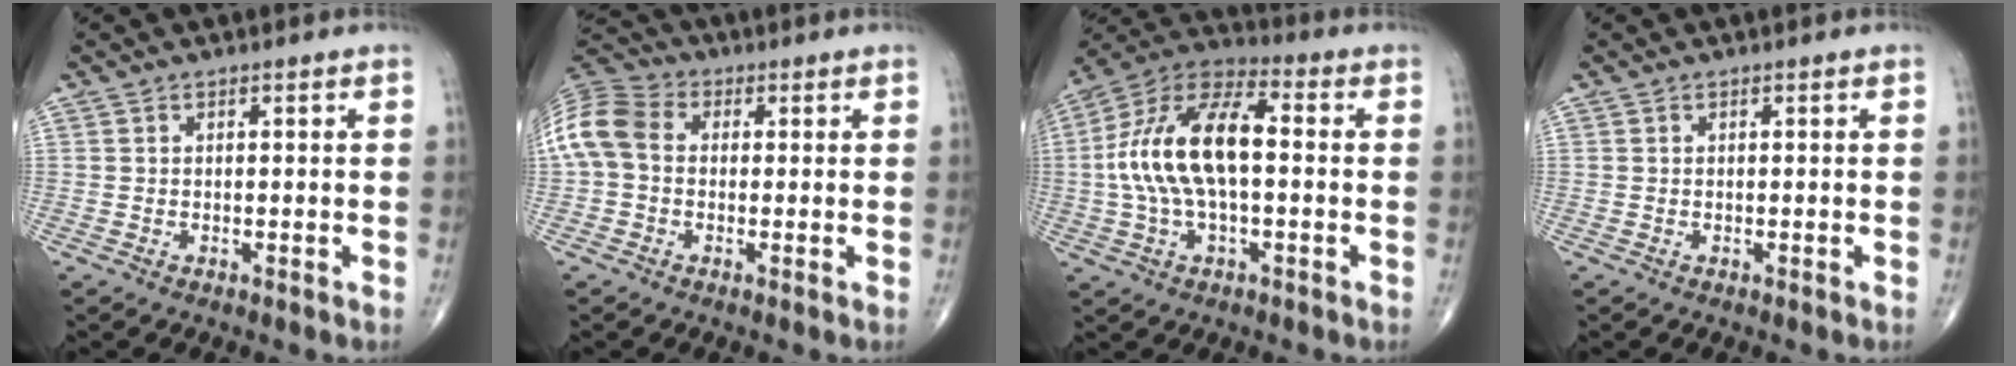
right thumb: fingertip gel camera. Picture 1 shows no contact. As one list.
[{"total": 10.4, "force": [0.4, 7.9, 6.7], "torque": [-0.142, 0.031, -0.003]}, {"total": 17.3, "force": [0.2, 8.3, 15.2], "torque": [-0.299, 0.038, -0.002]}, {"total": 0.0}]